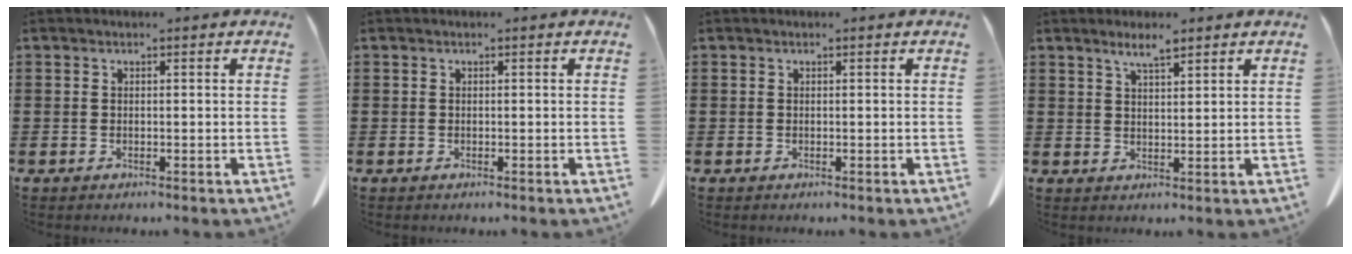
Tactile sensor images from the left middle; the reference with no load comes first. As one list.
[{"total": 0.0}, {"total": 0.0}, {"total": 3.3, "force": [2.5, 0.4, 2.1], "torque": [-0.045, 0.000, 0.045]}]